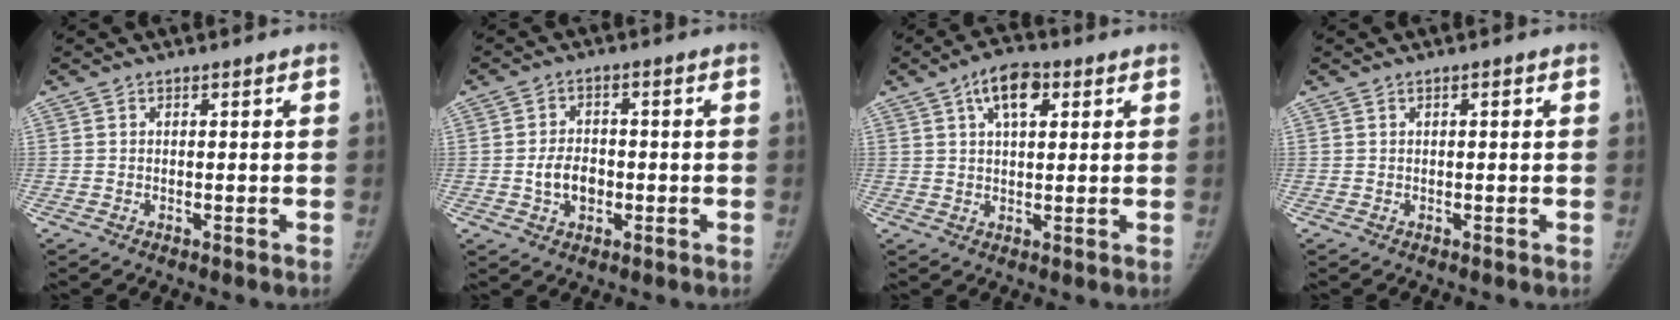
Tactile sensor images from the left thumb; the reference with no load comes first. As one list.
[{"total": 5.3, "force": [-1.2, 3.7, 3.5], "torque": [-0.046, 0.012, -0.023]}, {"total": 7.4, "force": [3.2, 3.7, 5.5], "torque": [-0.077, 0.003, 0.046]}, {"total": 0.5, "force": [0.1, 0.2, 0.5], "torque": [-0.008, 0.002, 0.001]}]